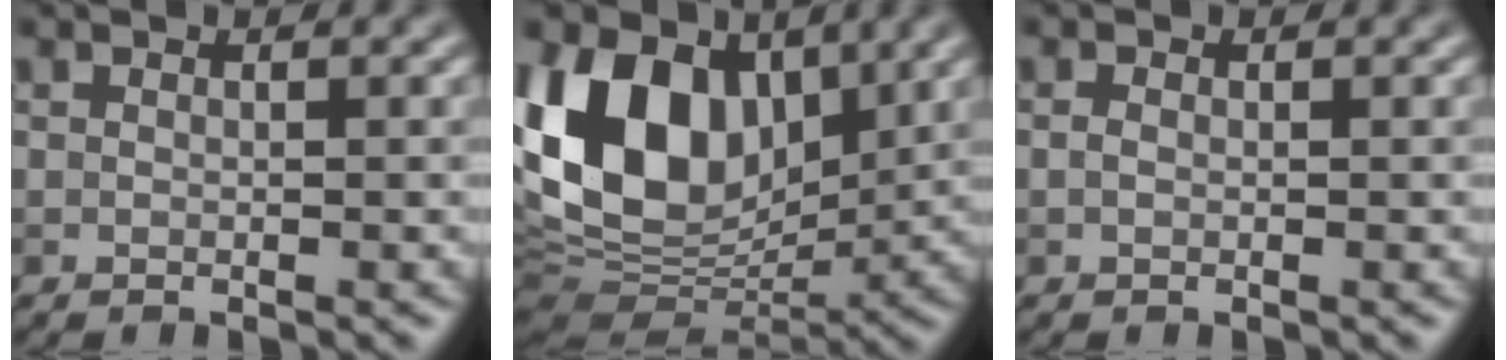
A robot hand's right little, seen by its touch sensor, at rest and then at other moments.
{"total": 13.7, "force": [3.5, 9.1, 9.6], "torque": [-0.191, 0.006, 0.058]}
{"total": 0.5, "force": [-0.1, 0.4, 0.4], "torque": [-0.010, 0.001, -0.001]}